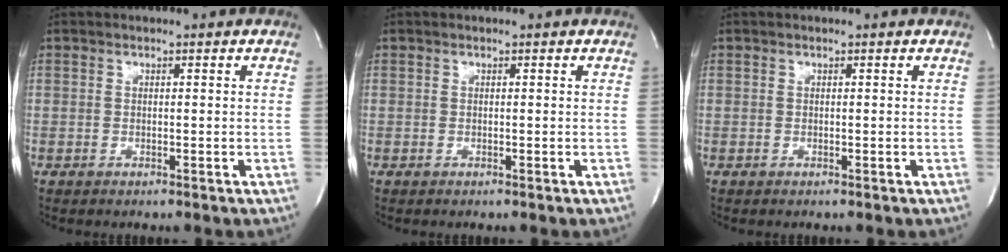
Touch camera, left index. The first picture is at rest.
{"total": 0.0}
{"total": 0.0}